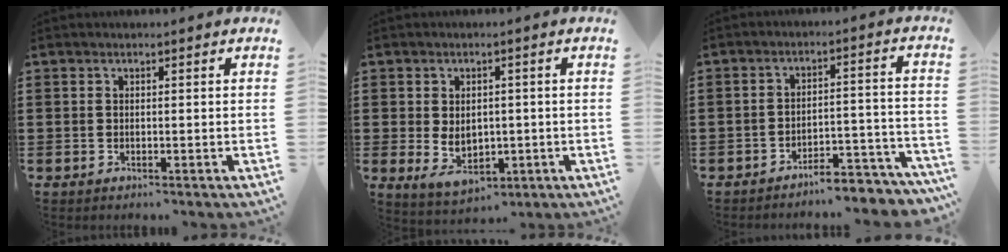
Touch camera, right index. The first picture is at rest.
{"total": 4.4, "force": [-0.6, 3.2, 3.0], "torque": [-0.059, 0.002, -0.016]}
{"total": 5.2, "force": [-5.0, 0.4, 1.2], "torque": [-0.021, 0.005, -0.101]}